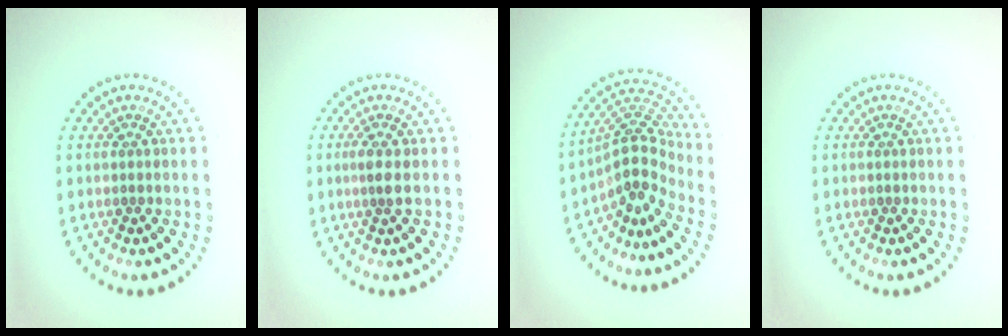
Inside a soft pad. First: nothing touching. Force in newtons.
{"total": 1.6, "press": 1.3, "slide": 1.0}
{"total": 4.0, "press": 2.7, "slide": 2.9}
{"total": 0.0}